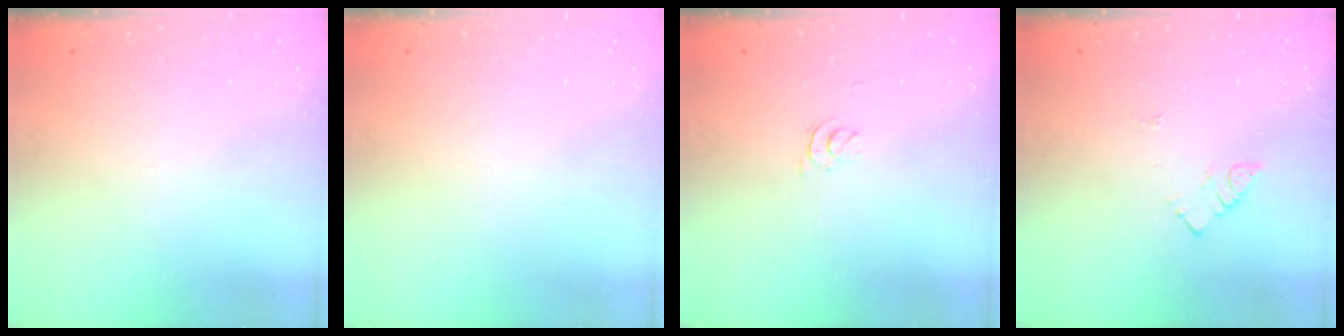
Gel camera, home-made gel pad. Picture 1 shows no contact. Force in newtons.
{"total": 1.6, "press": 1.6, "slide": 0.1}
{"total": 2.9, "press": 2.9, "slide": 0.5}
{"total": 3.9, "press": 3.8, "slide": 0.5}